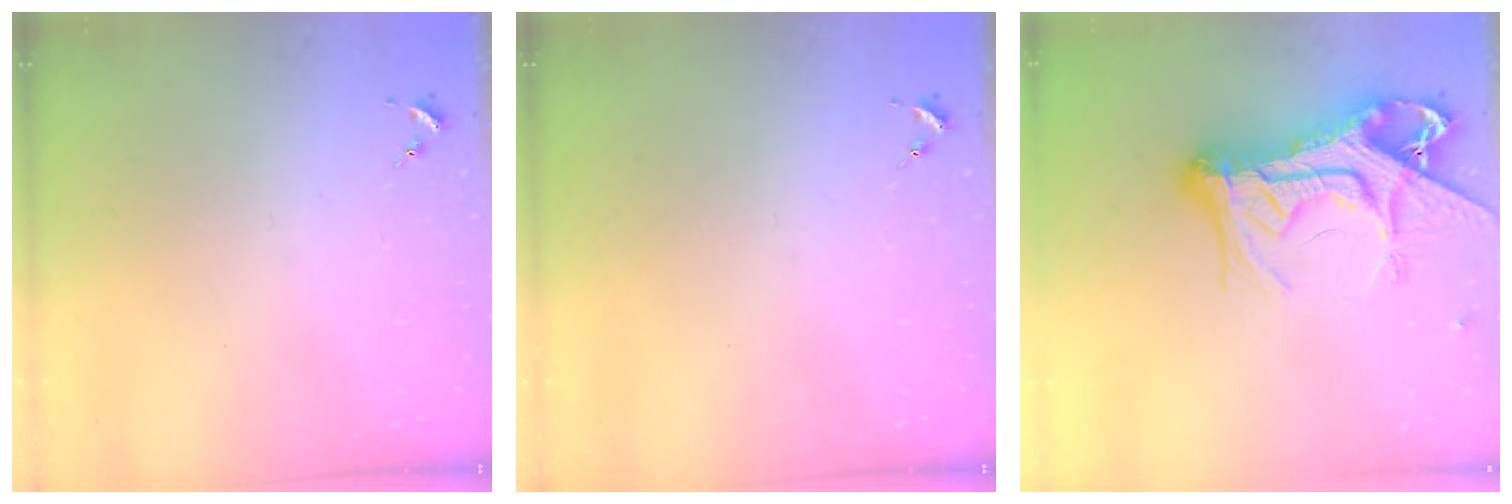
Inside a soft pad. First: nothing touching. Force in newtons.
{"total": 0.0}
{"total": 21.5, "press": 21.4, "slide": 2.2}